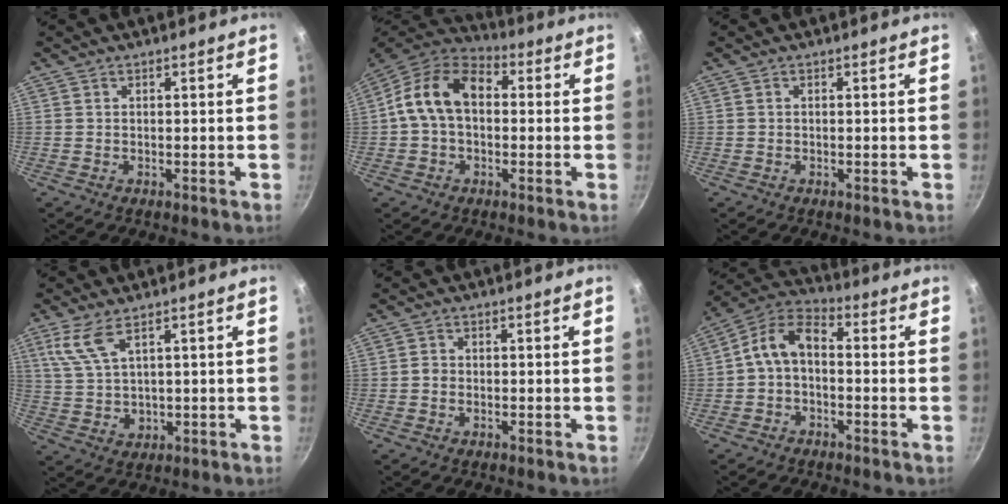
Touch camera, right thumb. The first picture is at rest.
{"total": 13.0, "force": [1.0, 9.1, 9.3], "torque": [-0.141, 0.035, -0.004]}
{"total": 0.0}
{"total": 7.0, "force": [3.4, 3.2, 5.2], "torque": [-0.109, -0.015, 0.081]}
{"total": 1.3, "force": [-0.4, 1.1, 0.6], "torque": [-0.007, 0.007, -0.009]}
{"total": 8.1, "force": [-1.1, 5.0, 6.3], "torque": [-0.113, 0.043, -0.034]}